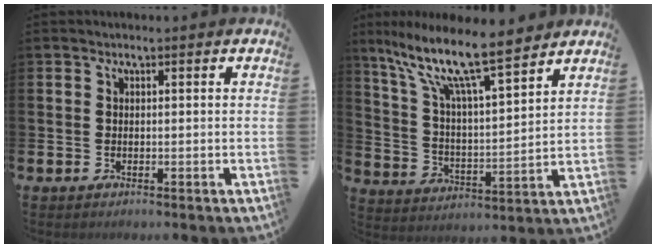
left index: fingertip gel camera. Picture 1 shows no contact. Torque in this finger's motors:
{"motor_torque": [0.76, -1.38, 1.05, 0.21]}